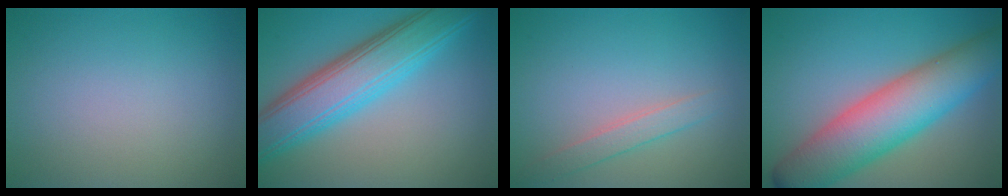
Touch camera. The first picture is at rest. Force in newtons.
{"total": 8.2, "press": 8.2, "slide": 0.1}
{"total": 2.0, "press": 2.0, "slide": 0.0}
{"total": 9.9, "press": 9.9, "slide": 0.2}